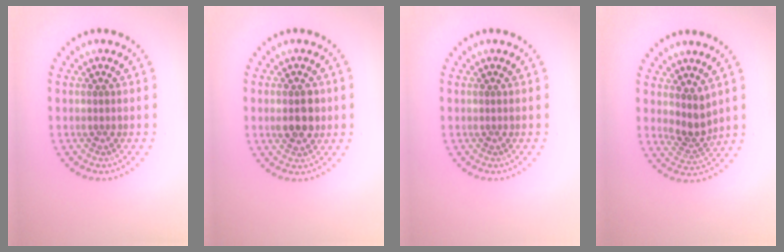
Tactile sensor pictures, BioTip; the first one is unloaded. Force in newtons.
{"total": 3.1, "press": 3.1, "slide": 0.2}
{"total": 0.0}
{"total": 2.5, "press": 2.0, "slide": 1.6}